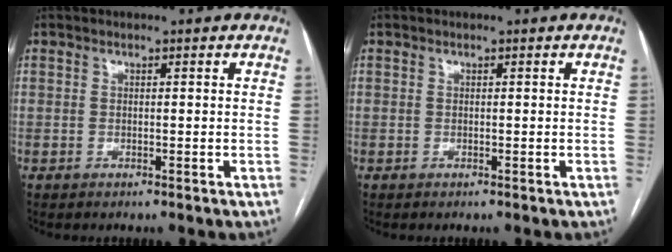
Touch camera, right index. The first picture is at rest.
{"total": 0.0}